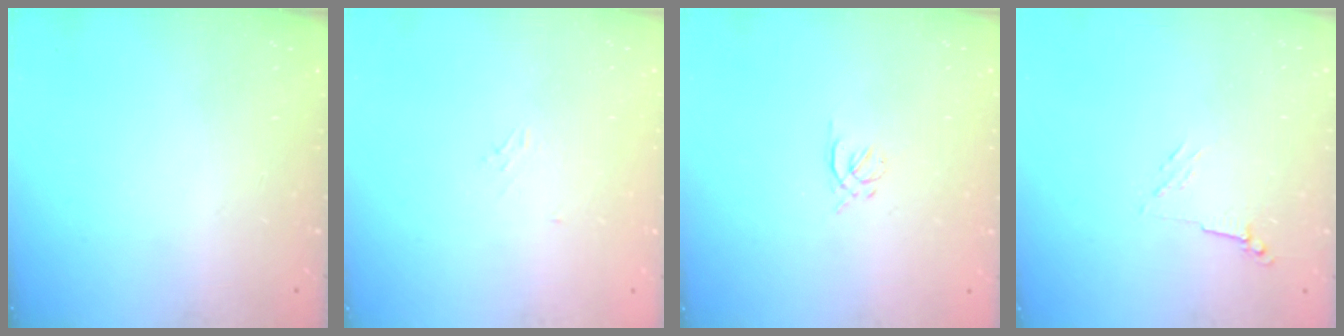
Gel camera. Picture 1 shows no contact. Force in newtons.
{"total": 4.1, "press": 4.0, "slide": 0.5}
{"total": 1.6, "press": 1.5, "slide": 0.6}
{"total": 2.8, "press": 2.7, "slide": 0.6}